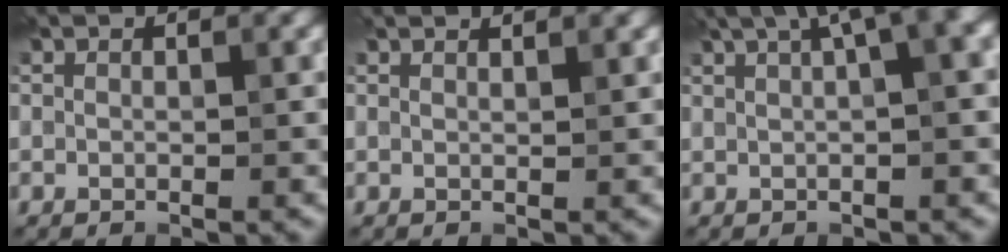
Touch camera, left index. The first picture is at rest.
{"total": 1.8, "force": [1.6, 0.4, 0.8], "torque": [-0.005, 0.000, 0.011]}
{"total": 7.4, "force": [3.5, 2.4, 6.1], "torque": [-0.059, 0.031, 0.047]}